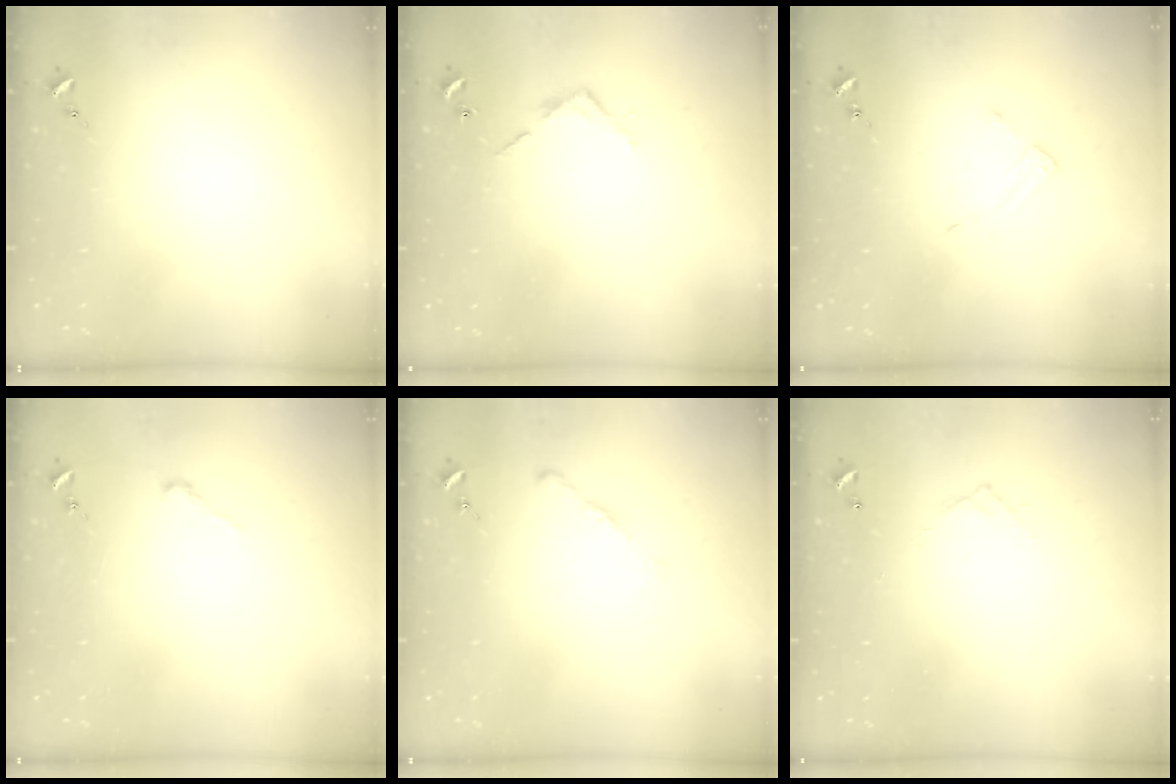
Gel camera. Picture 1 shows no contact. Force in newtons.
{"total": 3.5, "press": 3.5, "slide": 0.2}
{"total": 3.5, "press": 3.5, "slide": 0.3}
{"total": 2.5, "press": 2.5, "slide": 0.2}
{"total": 5.3, "press": 5.2, "slide": 0.6}
{"total": 4.2, "press": 4.2, "slide": 0.2}